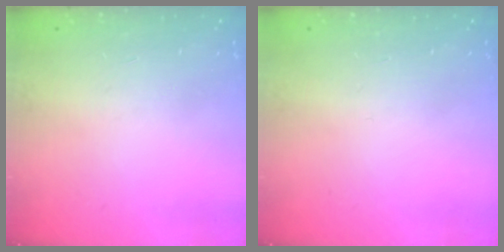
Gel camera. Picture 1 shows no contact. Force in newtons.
{"total": 0.0}